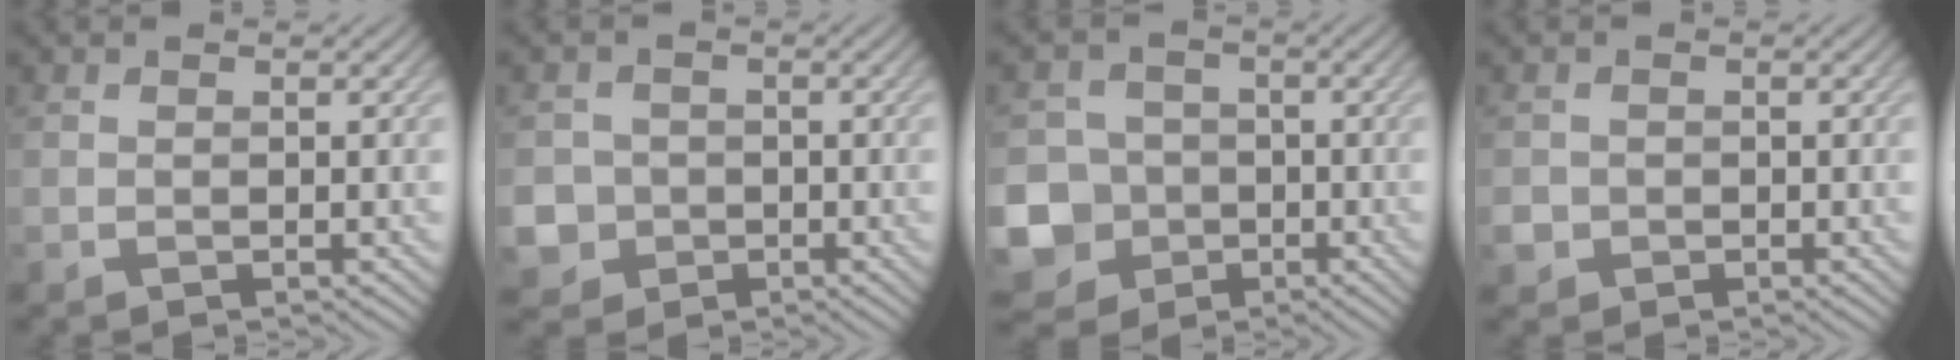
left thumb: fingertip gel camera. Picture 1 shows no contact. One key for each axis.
{"total": 5.6, "fx": -1.8, "fy": 5.2, "fz": 1.2, "tx": -0.040, "ty": -0.015, "tz": -0.053}
{"total": 11.7, "fx": -4.3, "fy": 10.4, "fz": 3.3, "tx": -0.115, "ty": -0.041, "tz": -0.099}
{"total": 2.0, "fx": -0.8, "fy": 1.8, "fz": 0.4, "tx": -0.011, "ty": -0.008, "tz": -0.017}